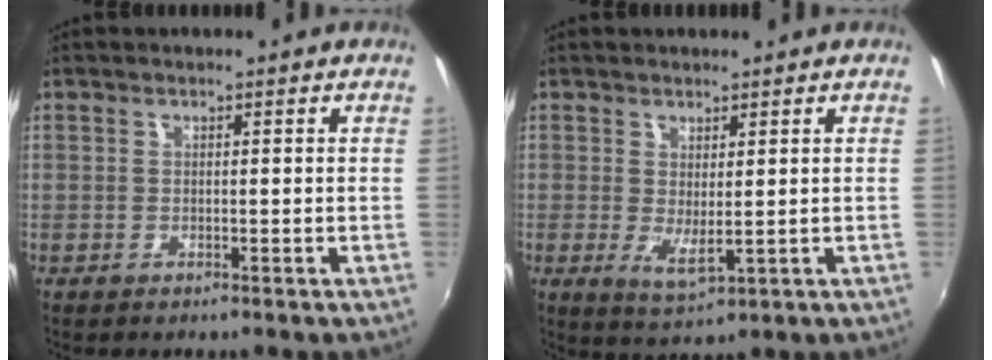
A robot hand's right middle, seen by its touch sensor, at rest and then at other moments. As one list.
[{"total": 3.8, "force": [0.3, 1.2, 3.6], "torque": [-0.061, -0.013, 0.011]}]